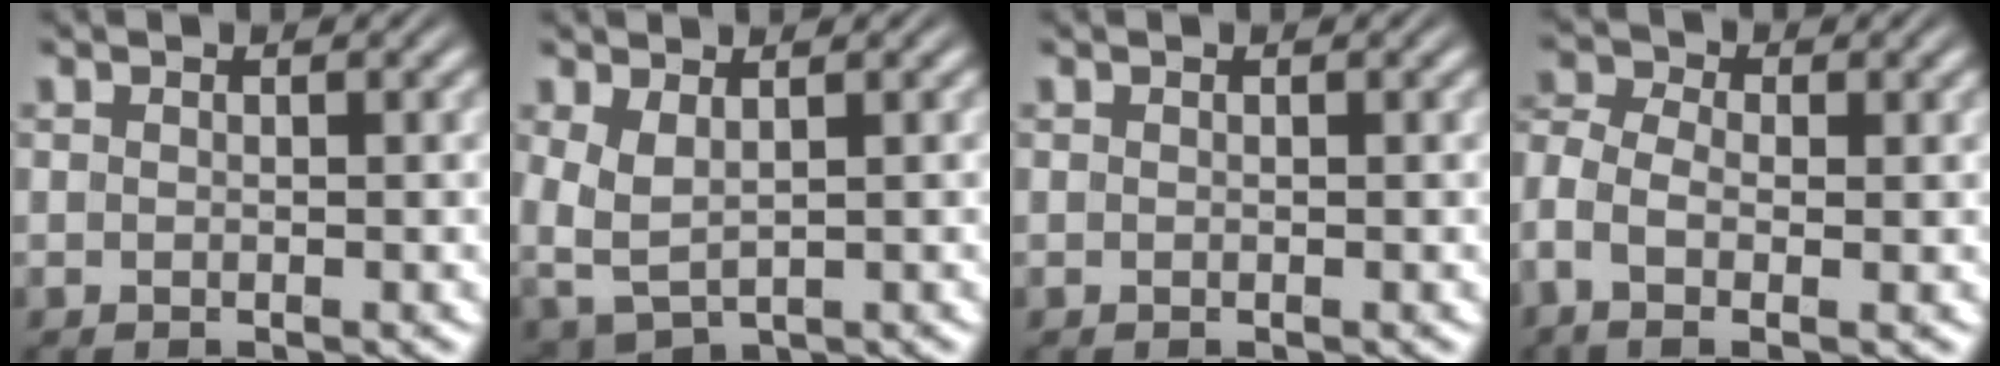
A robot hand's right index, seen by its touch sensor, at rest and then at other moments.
{"total": 4.2, "force": [0.2, 3.4, 2.5], "torque": [-0.078, -0.029, 0.020]}
{"total": 0.0}
{"total": 4.7, "force": [-0.3, 3.3, 3.4], "torque": [-0.100, -0.017, -0.004]}